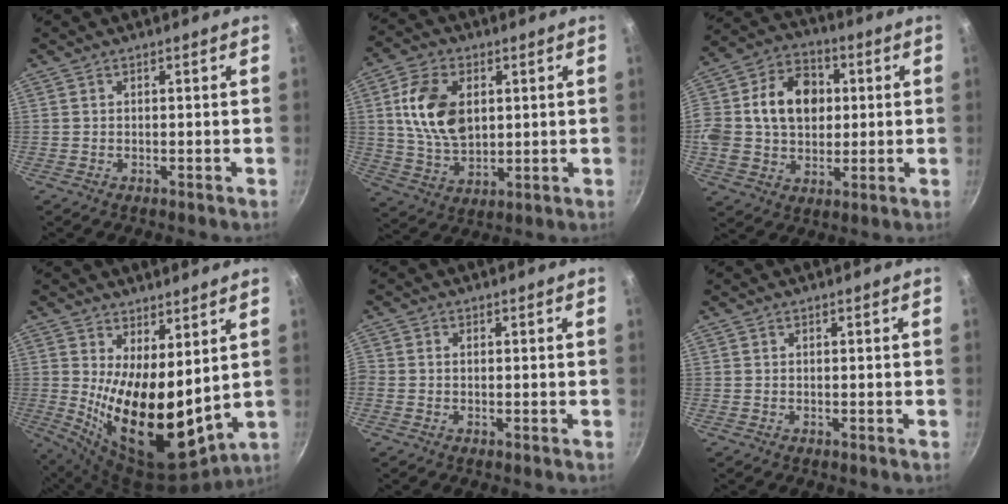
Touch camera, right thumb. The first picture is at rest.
{"total": 13.3, "force": [2.7, 8.6, 9.7], "torque": [-0.164, -0.010, 0.056]}
{"total": 18.7, "force": [2.4, 14.3, 11.8], "torque": [-0.196, 0.028, 0.030]}
{"total": 17.7, "force": [3.3, 8.3, 15.3], "torque": [-0.223, -0.060, 0.073]}
{"total": 1.0, "force": [-0.1, 0.8, 0.5], "torque": [-0.011, 0.003, -0.004]}
{"total": 0.0}